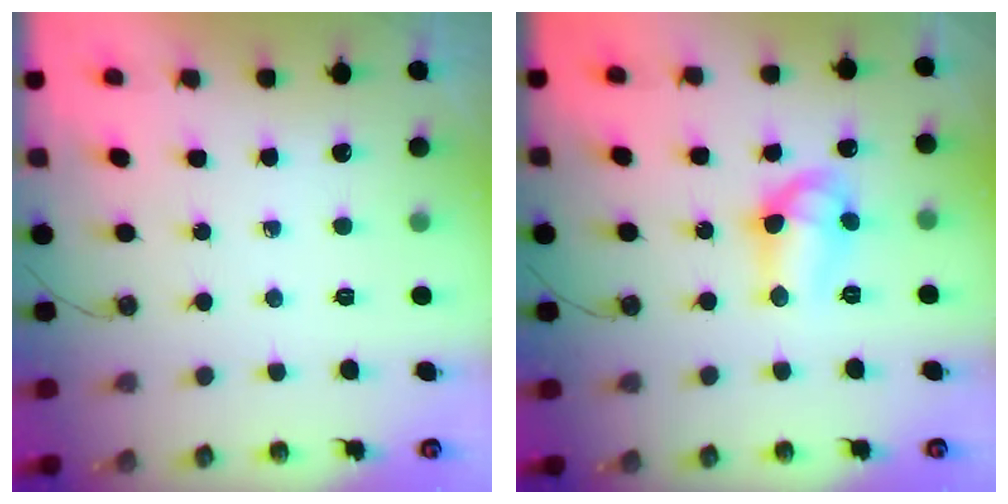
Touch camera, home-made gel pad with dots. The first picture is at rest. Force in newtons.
{"total": 10.0, "press": 10.0, "slide": 0.5}